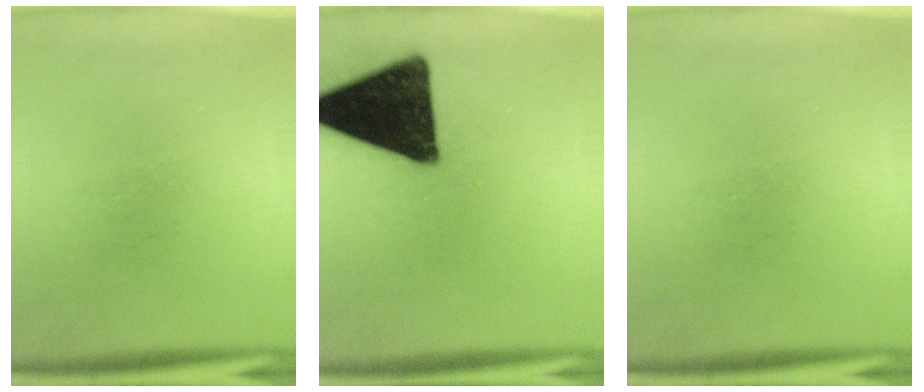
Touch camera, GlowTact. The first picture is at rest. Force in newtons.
{"total": 18.8}
{"total": 0.0}